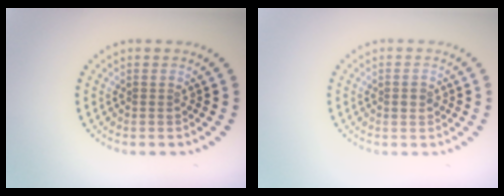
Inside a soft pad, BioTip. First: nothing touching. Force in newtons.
{"total": 1.4, "press": 1.3, "slide": 0.2}